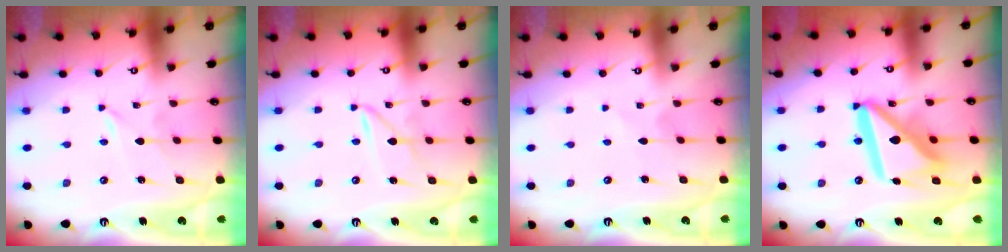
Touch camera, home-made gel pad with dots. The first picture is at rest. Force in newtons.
{"total": 2.0, "press": 2.0, "slide": 0.2}
{"total": 2.5, "press": 2.5, "slide": 0.3}
{"total": 17.5, "press": 17.4, "slide": 2.1}